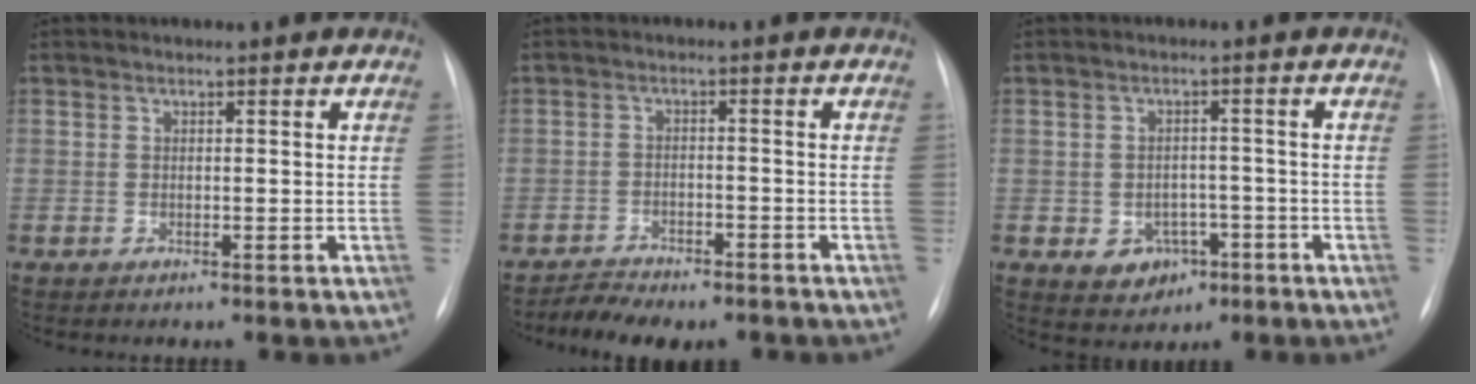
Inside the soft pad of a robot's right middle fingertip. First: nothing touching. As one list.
[{"total": 6.7, "force": [-5.9, 2.2, 2.2], "torque": [-0.029, 0.001, -0.087]}, {"total": 5.1, "force": [-2.0, 4.2, 2.2], "torque": [-0.027, 0.011, -0.016]}]